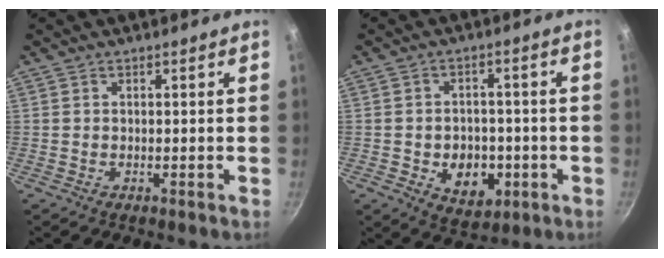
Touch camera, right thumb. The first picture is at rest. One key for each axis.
{"total": 9.3, "fx": -2.4, "fy": 6.9, "fz": 5.7, "tx": -0.050, "ty": 0.006, "tz": -0.026}